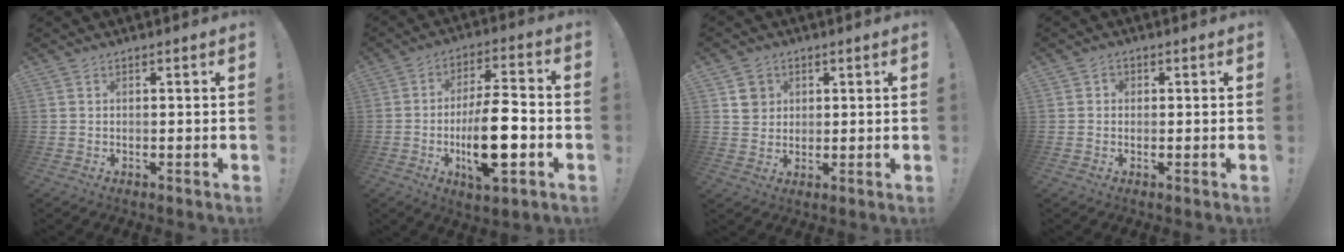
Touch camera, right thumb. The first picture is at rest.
{"total": 15.8, "force": [-4.0, 5.2, 14.4], "torque": [-0.252, 0.008, -0.067]}
{"total": 5.9, "force": [2.1, 5.3, 1.7], "torque": [-0.022, -0.001, 0.042]}
{"total": 1.6, "force": [-0.1, 1.4, 0.7], "torque": [-0.006, 0.002, -0.004]}